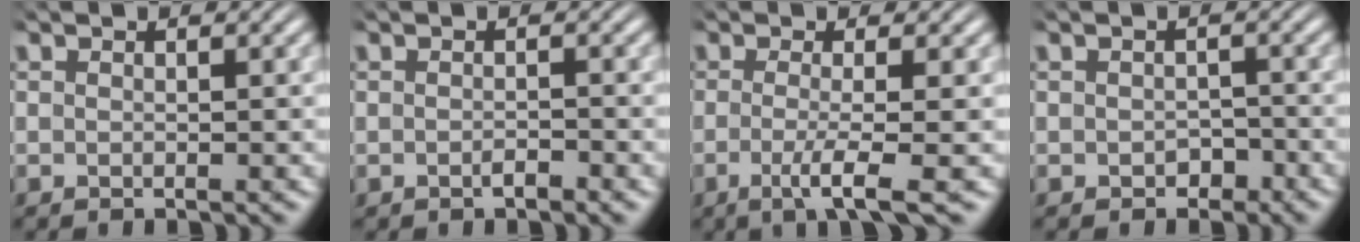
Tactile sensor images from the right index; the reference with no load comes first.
{"total": 0.9, "force": [-0.7, 0.4, 0.4], "torque": [-0.009, 0.003, -0.014]}
{"total": 3.8, "force": [-1.7, 0.1, 3.4], "torque": [-0.069, -0.022, -0.025]}
{"total": 1.7, "force": [-1.1, 1.3, 0.1], "torque": [0.001, -0.002, -0.021]}